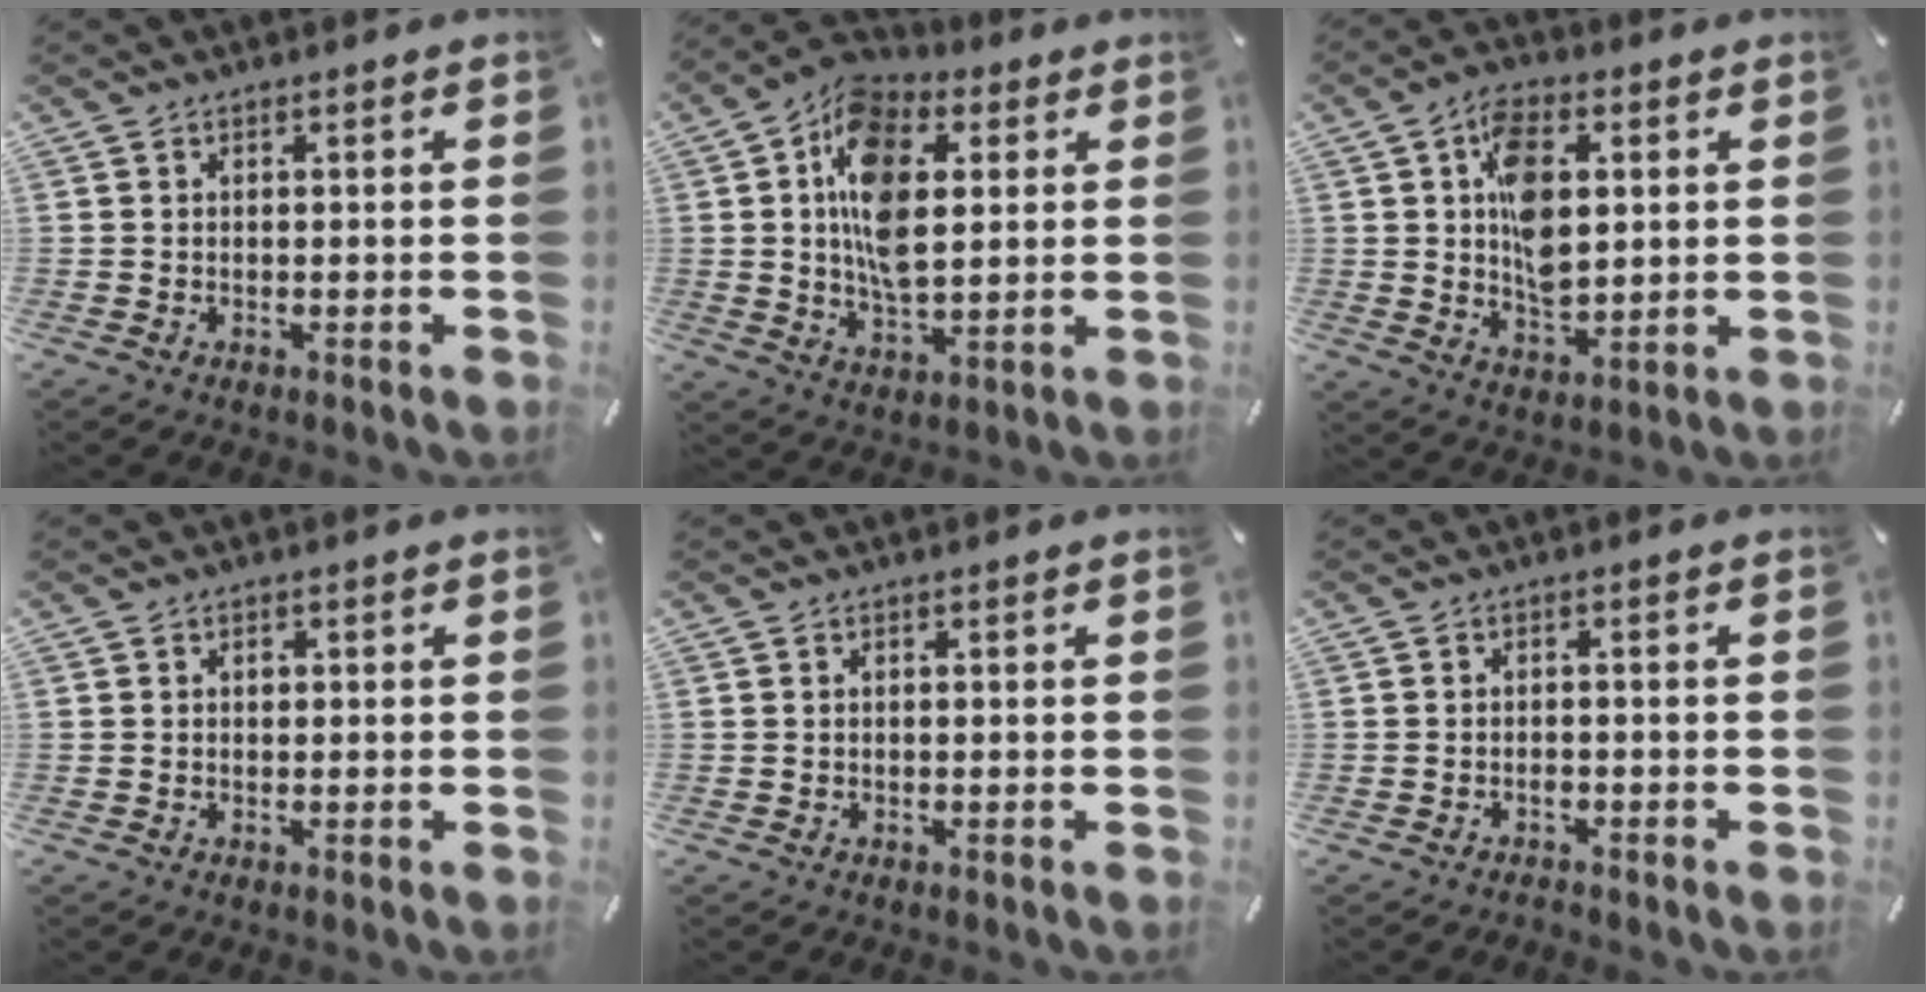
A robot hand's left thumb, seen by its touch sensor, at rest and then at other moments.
{"total": 16.0, "force": [3.4, 10.0, 12.0], "torque": [-0.232, -0.002, 0.057]}
{"total": 12.1, "force": [2.5, 7.7, 8.9], "torque": [-0.149, 0.001, 0.045]}
{"total": 0.8, "force": [0.2, 0.6, 0.5], "torque": [-0.002, -0.002, 0.001]}
{"total": 0.0}
{"total": 1.5, "force": [-1.0, 0.8, 0.8], "torque": [-0.017, 0.003, -0.022]}